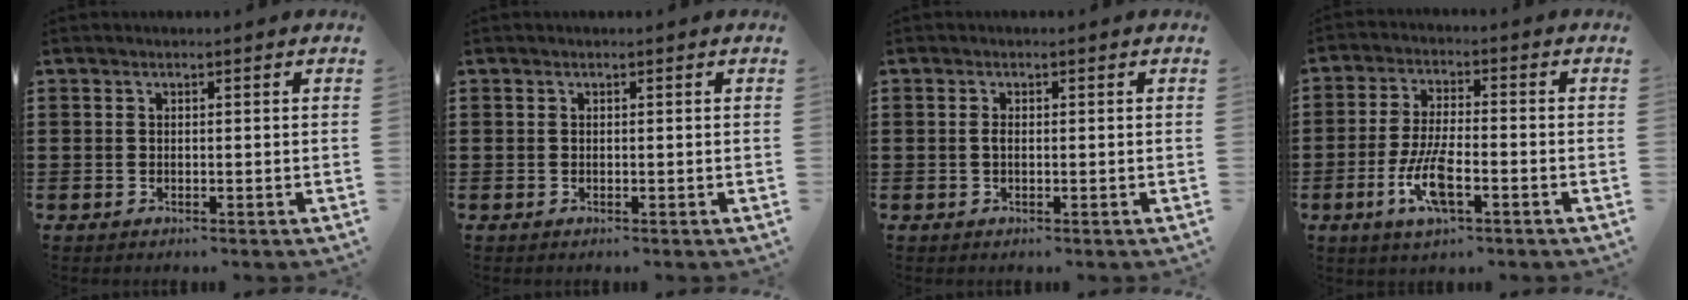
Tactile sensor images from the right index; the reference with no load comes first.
{"total": 0.0}
{"total": 1.0, "force": [-0.1, 0.5, 0.9], "torque": [-0.027, -0.003, -0.004]}
{"total": 7.9, "force": [-3.1, 2.3, 6.9], "torque": [-0.151, -0.014, -0.058]}